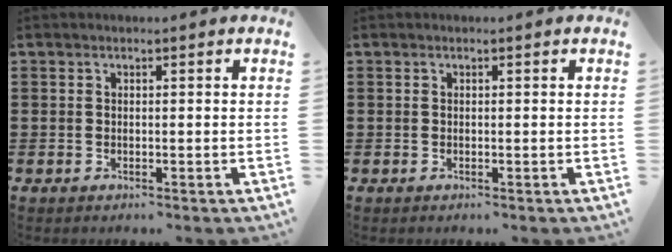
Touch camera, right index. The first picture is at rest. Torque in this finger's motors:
{"motor_torque": [-0.55, 0.63, 0.01, 0.00]}